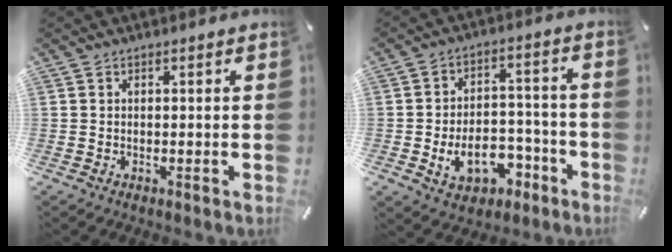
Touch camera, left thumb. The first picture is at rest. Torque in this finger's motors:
{"motor_torque": [-0.64, 1.42, 0.16, 0.53, 0.07]}